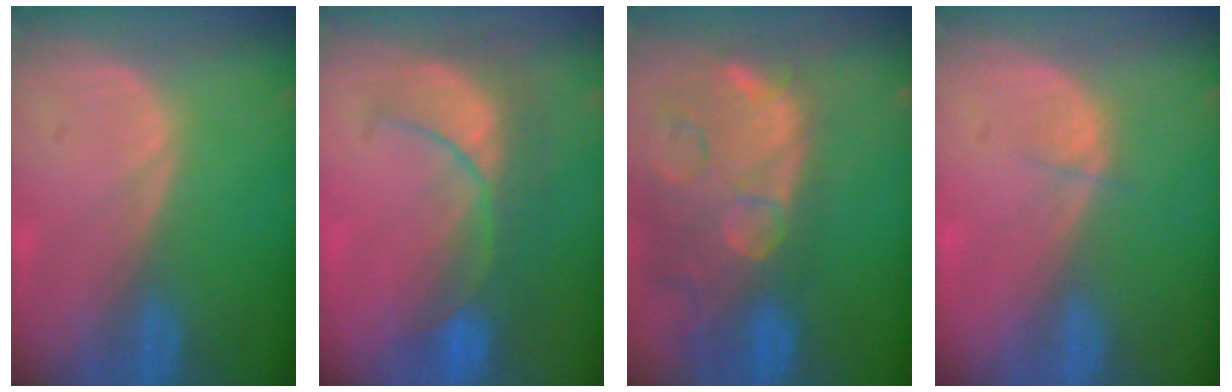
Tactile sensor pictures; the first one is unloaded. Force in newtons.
{"total": 8.5, "press": 8.2, "slide": 2.0}
{"total": 14.9, "press": 11.9, "slide": 9.0}
{"total": 1.1, "press": 1.0, "slide": 0.4}